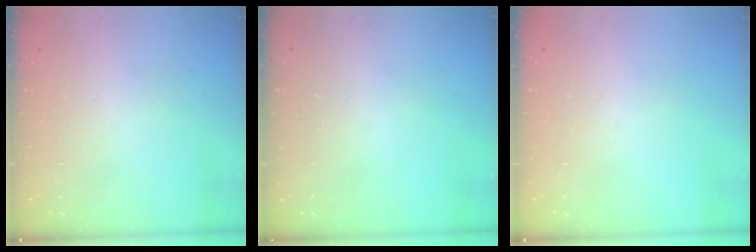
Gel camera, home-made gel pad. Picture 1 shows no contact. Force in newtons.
{"total": 0.0}
{"total": 0.0}